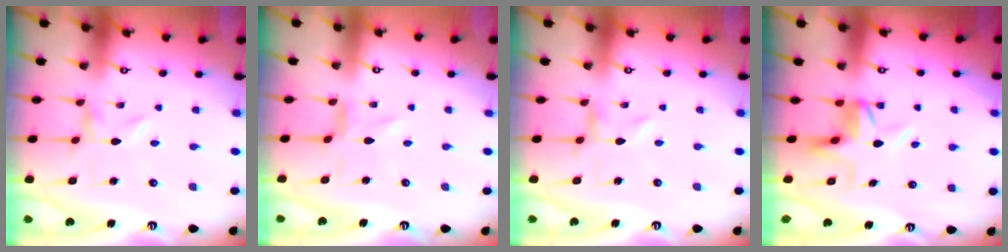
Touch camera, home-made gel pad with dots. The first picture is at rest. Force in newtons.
{"total": 2.7, "press": 2.7, "slide": 0.4}
{"total": 2.9, "press": 2.9, "slide": 0.4}
{"total": 6.6, "press": 6.3, "slide": 2.1}